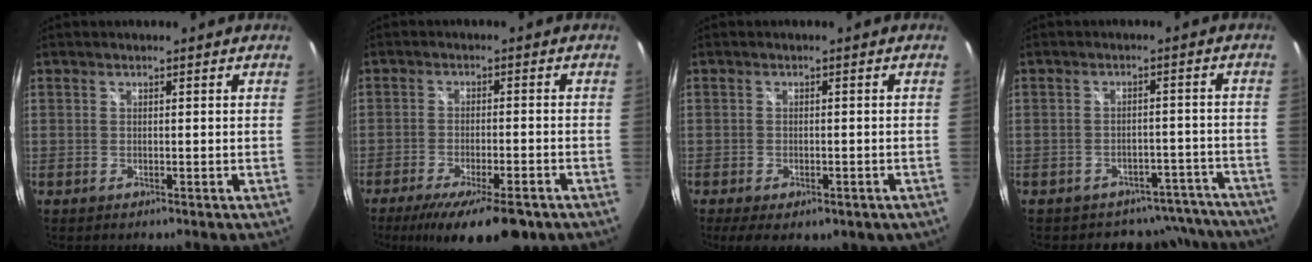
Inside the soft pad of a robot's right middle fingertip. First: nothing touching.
{"total": 13.3, "force": [-9.4, 3.2, 8.9], "torque": [-0.168, -0.036, -0.146]}
{"total": 7.6, "force": [-4.6, 4.0, 4.6], "torque": [-0.096, -0.024, -0.056]}
{"total": 12.3, "force": [-10.6, 6.0, 1.5], "torque": [-0.024, 0.034, -0.111]}